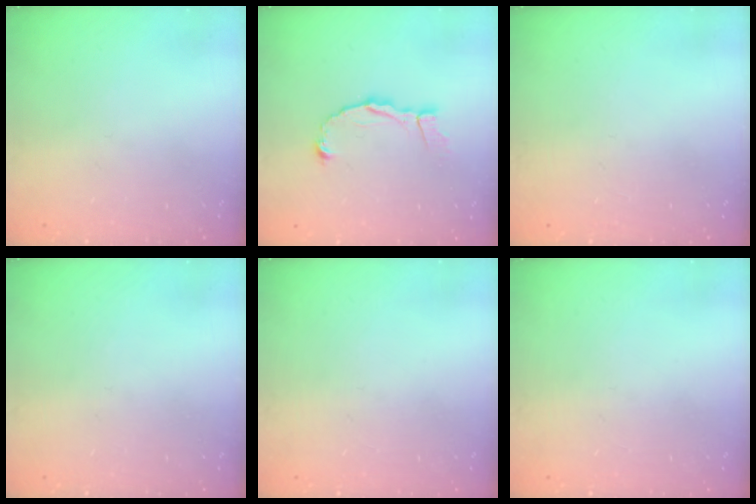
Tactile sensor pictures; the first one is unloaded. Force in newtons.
{"total": 5.1, "press": 5.1, "slide": 0.3}
{"total": 0.0}
{"total": 0.0}
{"total": 0.0}
{"total": 0.0}